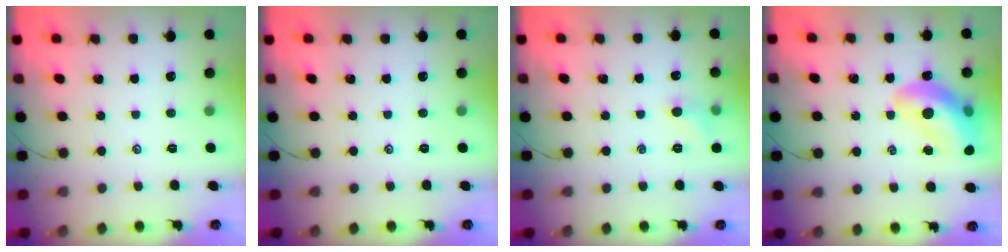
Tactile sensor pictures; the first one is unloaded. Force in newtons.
{"total": 0.0}
{"total": 5.8, "press": 5.5, "slide": 1.7}
{"total": 18.1, "press": 17.6, "slide": 4.3}